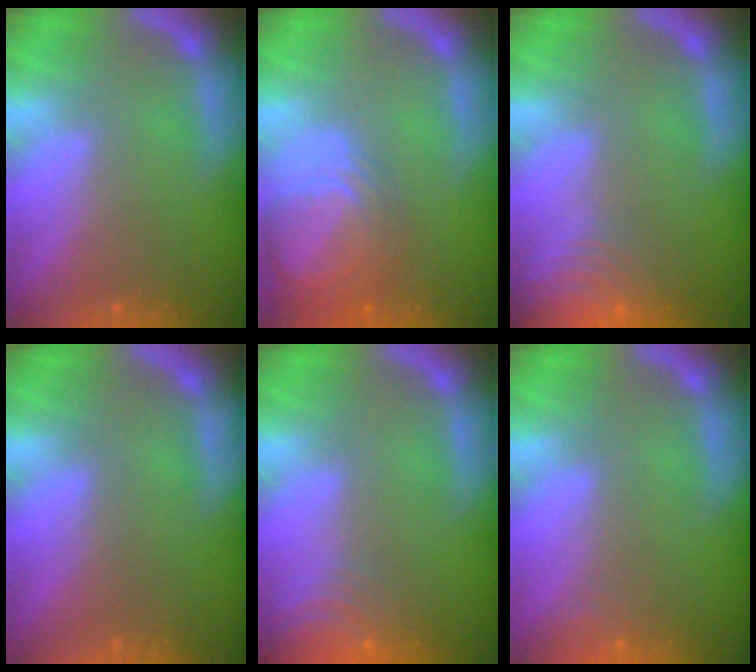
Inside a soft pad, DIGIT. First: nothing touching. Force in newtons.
{"total": 7.0}
{"total": 9.5}
{"total": 0.0}
{"total": 7.0}
{"total": 1.4}